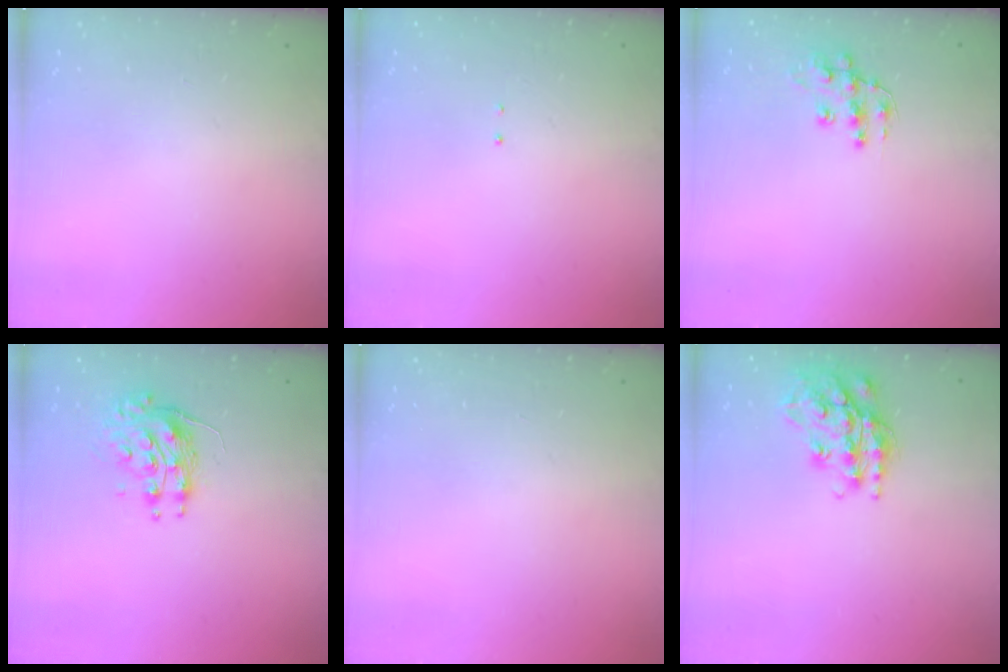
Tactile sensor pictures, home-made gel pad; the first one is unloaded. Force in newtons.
{"total": 1.3, "press": 1.2, "slide": 0.6}
{"total": 10.8, "press": 10.7, "slide": 0.8}
{"total": 8.2, "press": 8.2, "slide": 0.3}
{"total": 0.0}
{"total": 17.8, "press": 17.8, "slide": 1.3}